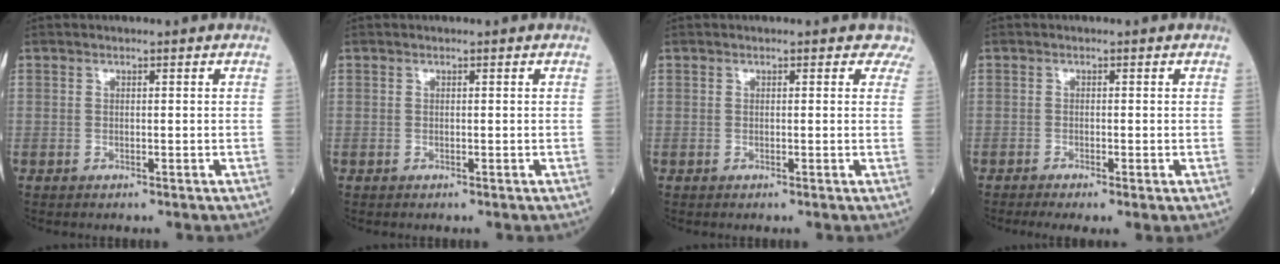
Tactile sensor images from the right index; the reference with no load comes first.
{"total": 0.0}
{"total": 1.9, "force": [1.4, 1.2, 0.4], "torque": [0.016, -0.004, -0.003]}
{"total": 2.9, "force": [-1.8, 0.4, 2.3], "torque": [-0.037, -0.009, -0.029]}